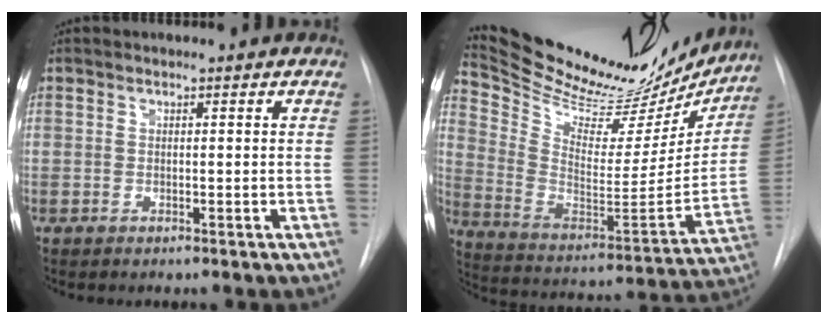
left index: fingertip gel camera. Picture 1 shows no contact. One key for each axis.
{"total": 28.6, "fx": 25.2, "fy": 8.0, "fz": 10.9, "tx": -0.186, "ty": -0.042, "tz": 0.361}